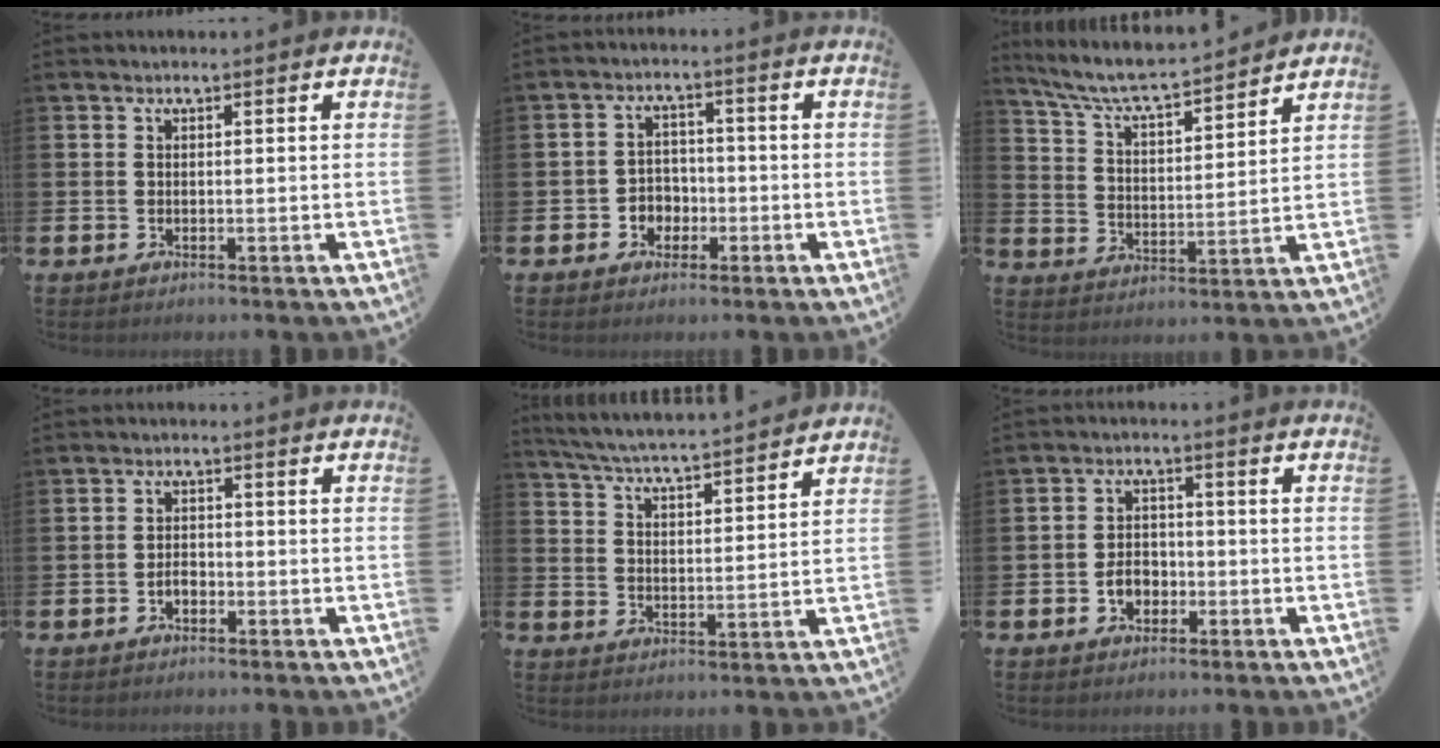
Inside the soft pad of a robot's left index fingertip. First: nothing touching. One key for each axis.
{"total": 3.2, "fx": -1.2, "fy": 2.8, "fz": 0.8, "tx": -0.017, "ty": 0.000, "tz": -0.033}
{"total": 7.1, "fx": 6.7, "fy": 0.3, "fz": 2.3, "tx": -0.073, "ty": -0.051, "tz": 0.114}
{"total": 1.8, "fx": -0.8, "fy": 1.1, "fz": 1.1, "tx": -0.014, "ty": 0.000, "tz": -0.018}
{"total": 5.7, "fx": 5.6, "fy": -0.3, "fz": 1.1, "tx": -0.043, "ty": -0.044, "tz": 0.096}
{"total": 3.4, "fx": -1.3, "fy": 2.6, "fz": 1.7, "tx": -0.020, "ty": -0.003, "tz": -0.031}